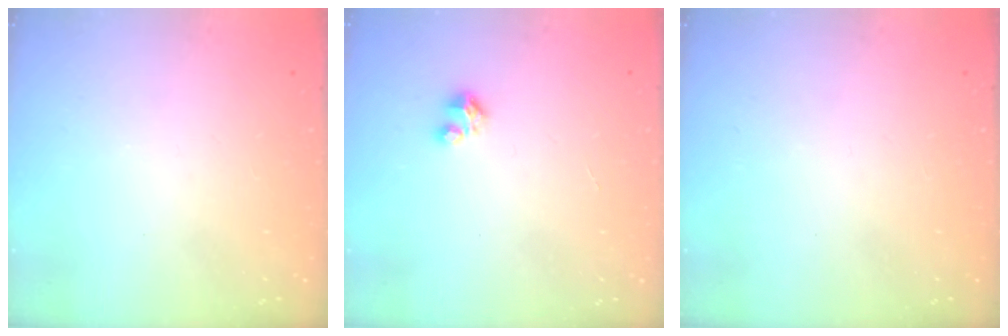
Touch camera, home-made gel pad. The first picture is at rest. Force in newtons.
{"total": 1.6, "press": 1.6, "slide": 0.1}
{"total": 0.0}